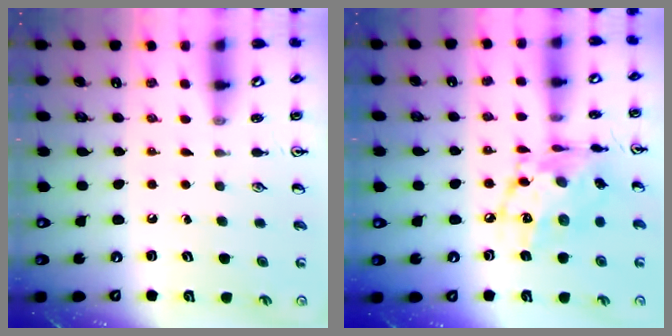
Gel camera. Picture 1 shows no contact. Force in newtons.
{"total": 14.7, "press": 14.7, "slide": 0.9}